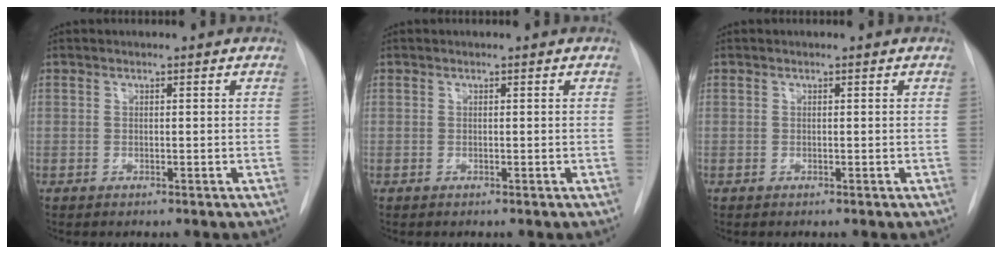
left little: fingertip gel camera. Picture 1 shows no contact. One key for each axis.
{"total": 0.0}
{"total": 0.0}